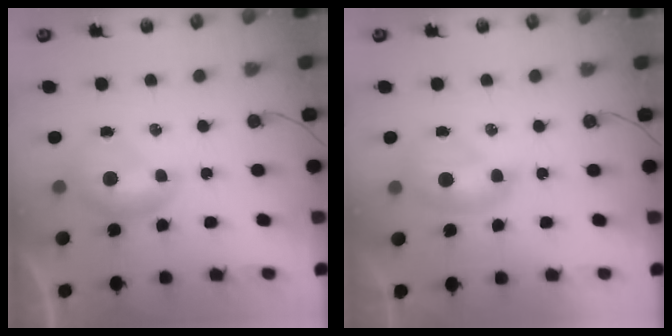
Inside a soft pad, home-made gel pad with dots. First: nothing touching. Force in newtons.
{"total": 2.0, "press": 2.0, "slide": 0.4}